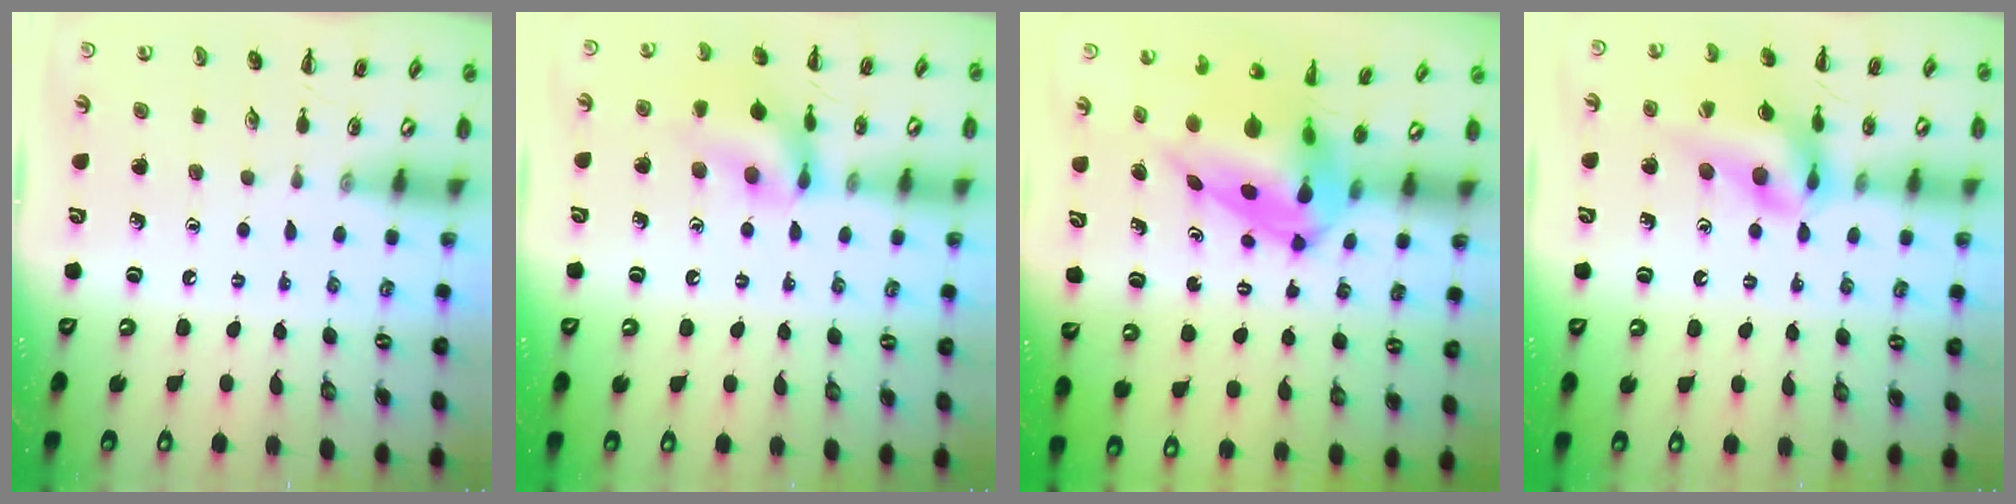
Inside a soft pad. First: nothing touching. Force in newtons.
{"total": 13.9, "press": 13.9, "slide": 1.1}
{"total": 8.8, "press": 8.3, "slide": 2.8}
{"total": 13.1, "press": 12.5, "slide": 4.0}